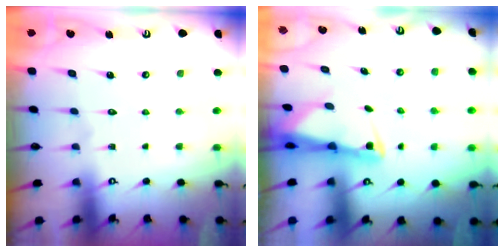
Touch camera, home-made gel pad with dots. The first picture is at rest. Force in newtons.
{"total": 2.6, "press": 2.6, "slide": 0.5}